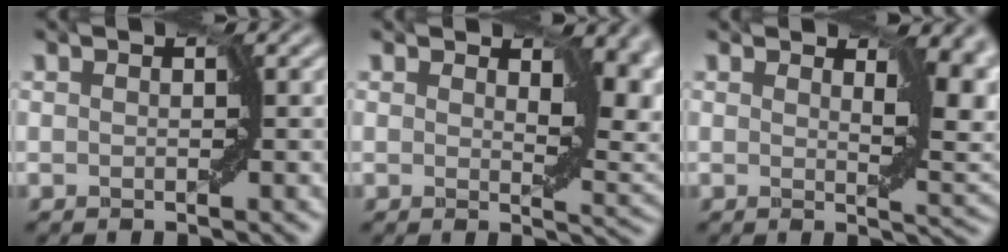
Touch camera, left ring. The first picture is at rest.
{"total": 7.1, "force": [1.6, 3.7, 5.9], "torque": [-0.078, -0.005, 0.021]}
{"total": 6.5, "force": [1.3, 3.3, 5.4], "torque": [-0.074, -0.007, 0.020]}